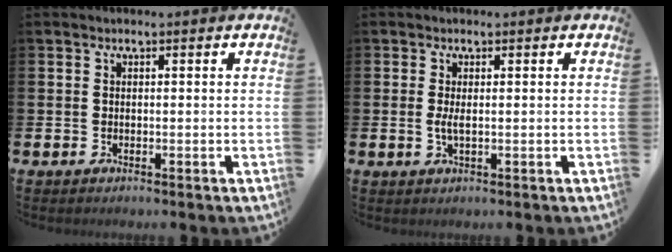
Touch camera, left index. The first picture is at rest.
{"total": 1.4, "force": [0.1, 0.3, 1.4], "torque": [-0.022, -0.003, 0.000]}